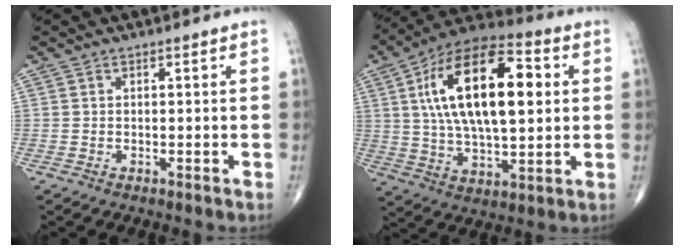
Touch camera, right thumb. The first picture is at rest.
{"total": 23.3, "force": [4.7, 10.6, 20.2], "torque": [-0.343, 0.008, 0.071]}